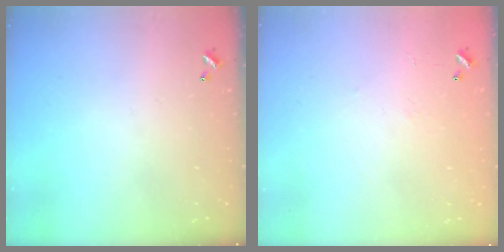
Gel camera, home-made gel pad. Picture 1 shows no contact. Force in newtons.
{"total": 7.3, "press": 7.3, "slide": 0.6}